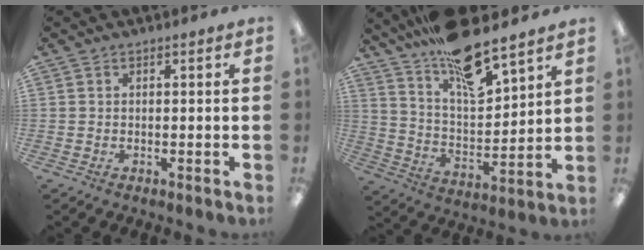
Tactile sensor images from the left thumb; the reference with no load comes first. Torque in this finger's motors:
{"motor_torque": [2.06, 1.04, 1.36, -1.42, 0.13]}